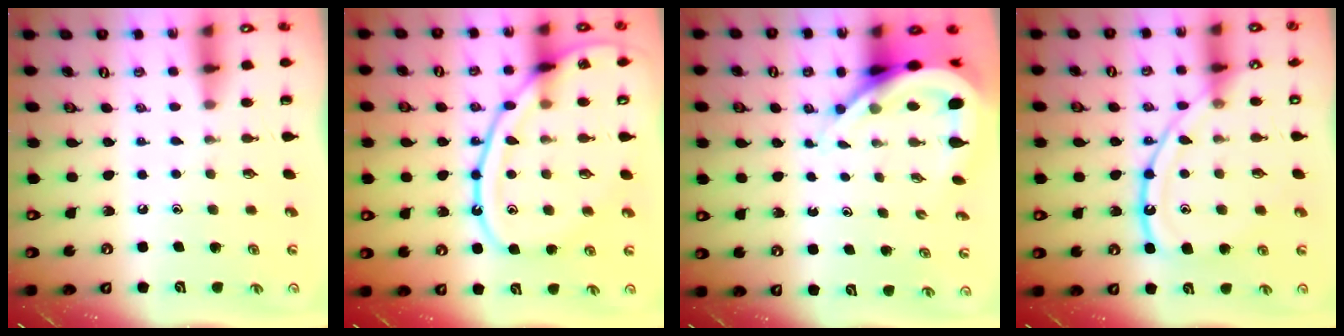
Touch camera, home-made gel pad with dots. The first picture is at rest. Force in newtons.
{"total": 18.2, "press": 18.2, "slide": 1.3}
{"total": 9.2, "press": 9.2, "slide": 1.2}
{"total": 14.3, "press": 14.2, "slide": 1.3}